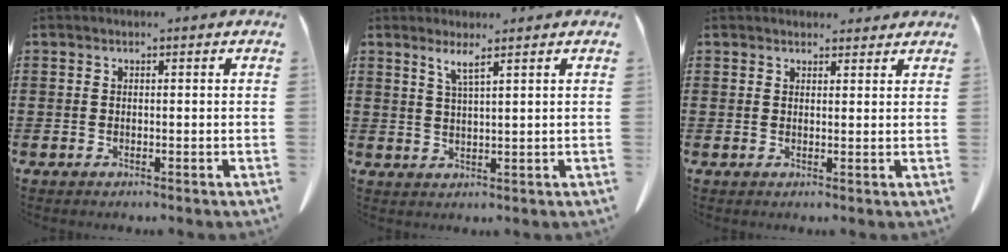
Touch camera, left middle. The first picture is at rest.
{"total": 2.7, "force": [1.9, -0.3, 1.9], "torque": [-0.042, -0.001, 0.033]}
{"total": 2.3, "force": [2.2, 0.7, 0.3], "torque": [-0.003, -0.004, 0.039]}